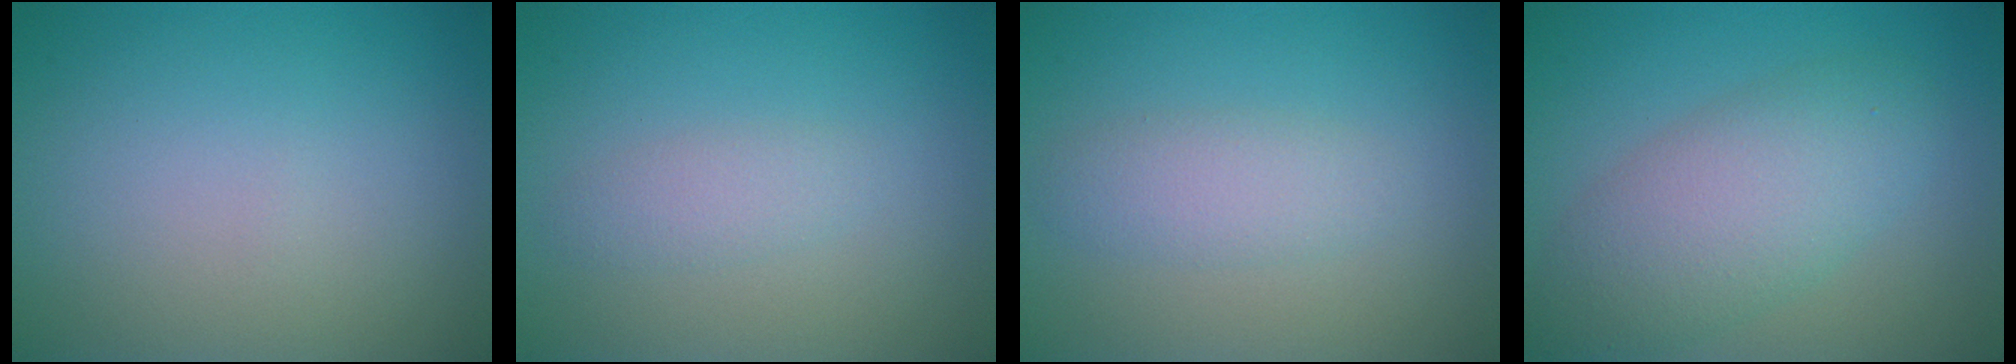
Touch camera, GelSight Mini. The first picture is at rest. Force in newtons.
{"total": 1.4, "press": 1.4, "slide": 0.1}
{"total": 2.2, "press": 2.2, "slide": 0.0}
{"total": 5.9, "press": 5.9, "slide": 0.1}